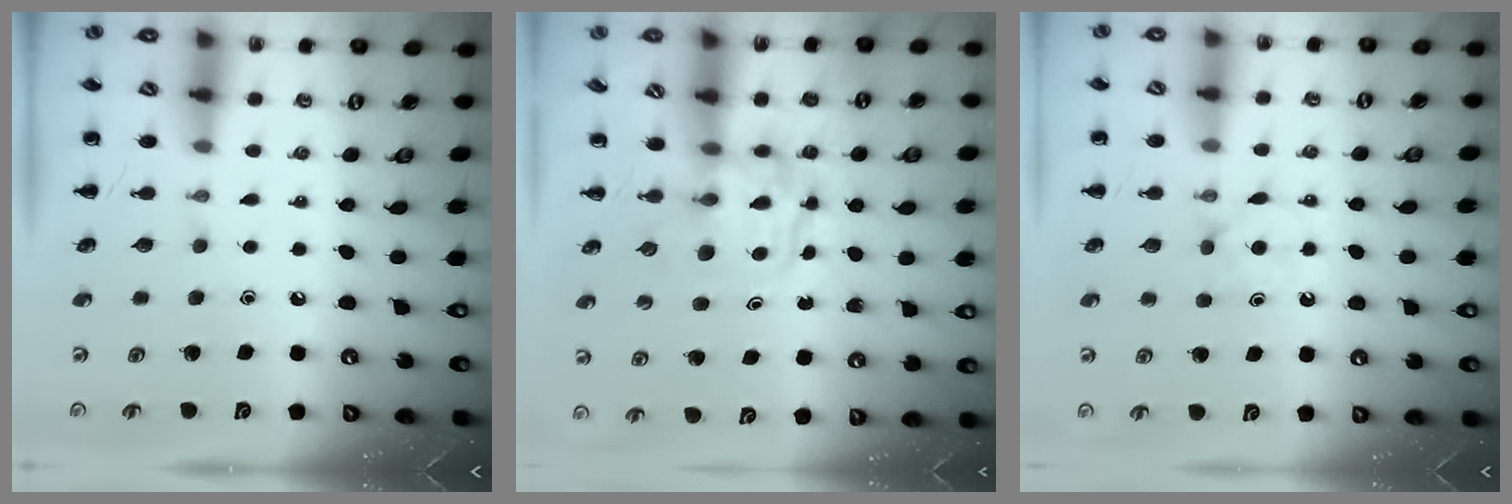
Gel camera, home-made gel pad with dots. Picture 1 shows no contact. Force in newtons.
{"total": 3.5, "press": 3.4, "slide": 0.2}
{"total": 4.9, "press": 4.7, "slide": 1.4}